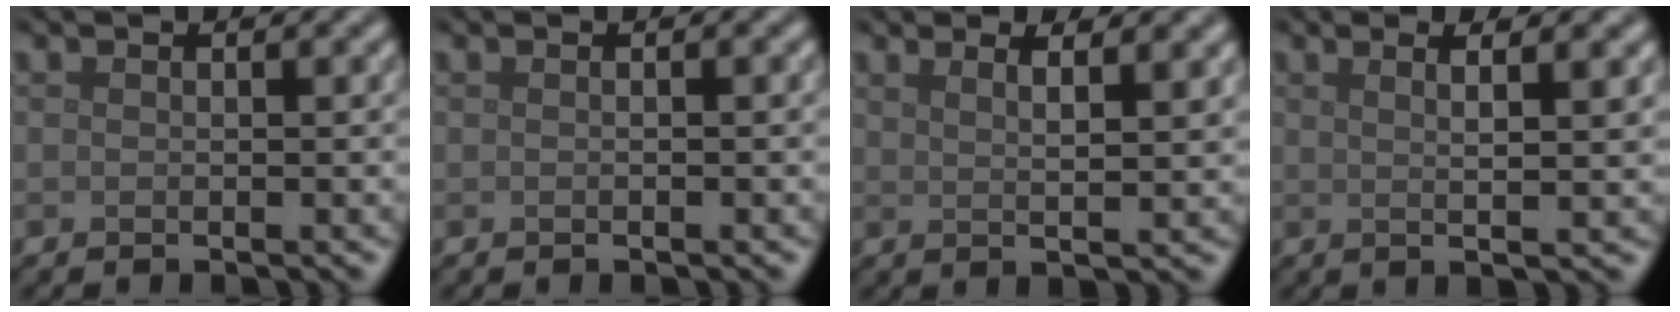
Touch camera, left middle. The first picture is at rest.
{"total": 1.4, "force": [0.3, 0.6, 1.3], "torque": [-0.007, -0.003, -0.005]}
{"total": 4.4, "force": [2.6, 1.4, 3.3], "torque": [-0.028, 0.014, 0.020]}
{"total": 4.9, "force": [1.9, 1.2, 4.4], "torque": [-0.052, 0.013, 0.011]}